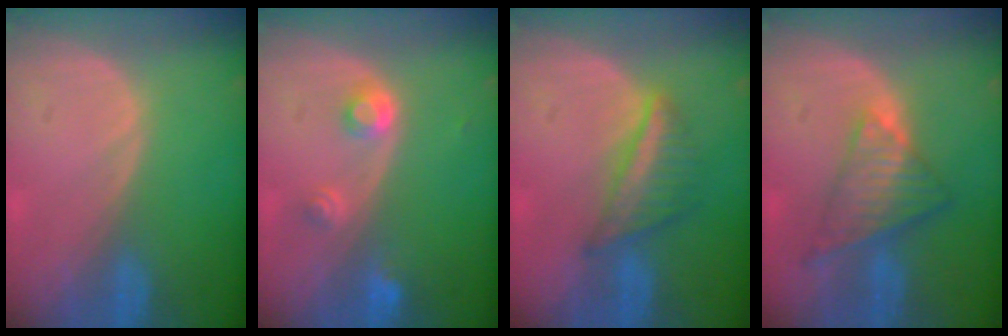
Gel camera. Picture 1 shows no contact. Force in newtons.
{"total": 2.9, "press": 2.9, "slide": 0.5}
{"total": 5.4, "press": 5.4, "slide": 0.6}
{"total": 7.7, "press": 6.4, "slide": 4.3}